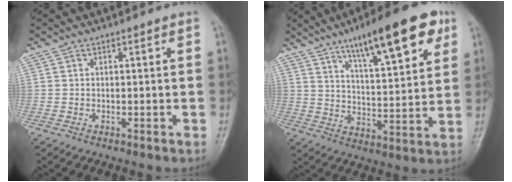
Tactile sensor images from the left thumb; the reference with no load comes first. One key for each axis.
{"total": 18.5, "fx": 10.3, "fy": 4.9, "fz": 14.5, "tx": -0.191, "ty": -0.033, "tz": 0.159}